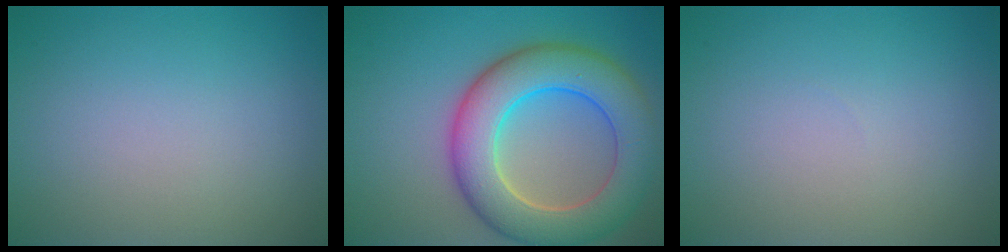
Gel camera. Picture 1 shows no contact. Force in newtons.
{"total": 9.5, "press": 9.5, "slide": 0.8}
{"total": 0.0}